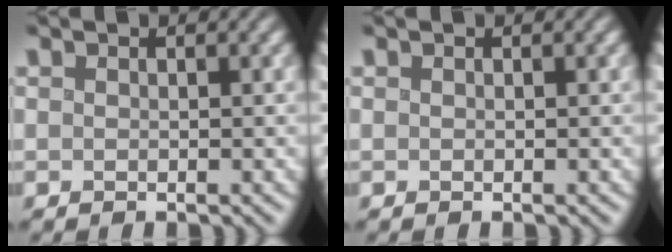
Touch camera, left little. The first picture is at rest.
{"total": 0.0}